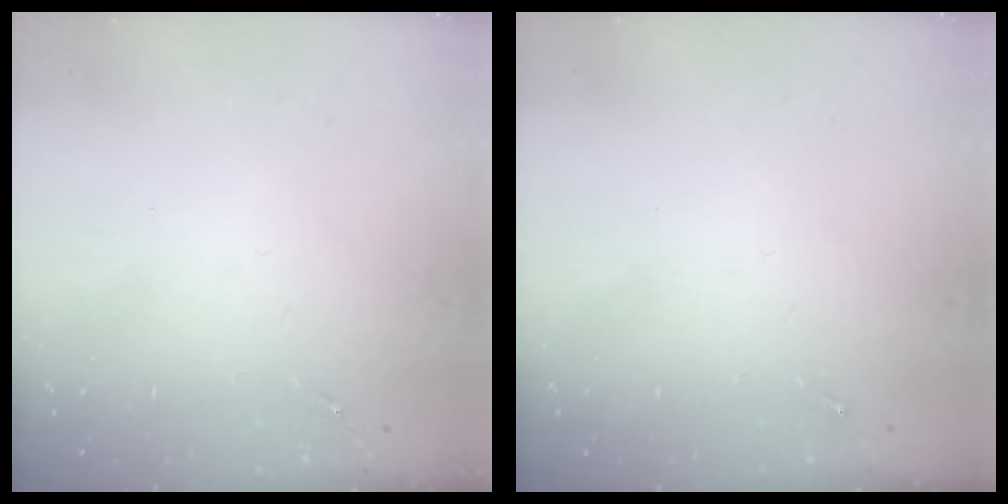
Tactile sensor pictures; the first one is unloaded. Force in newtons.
{"total": 0.0}